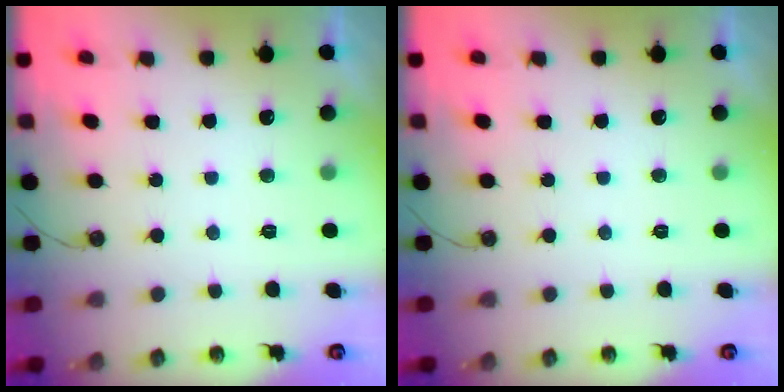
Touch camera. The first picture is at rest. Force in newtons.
{"total": 0.0}